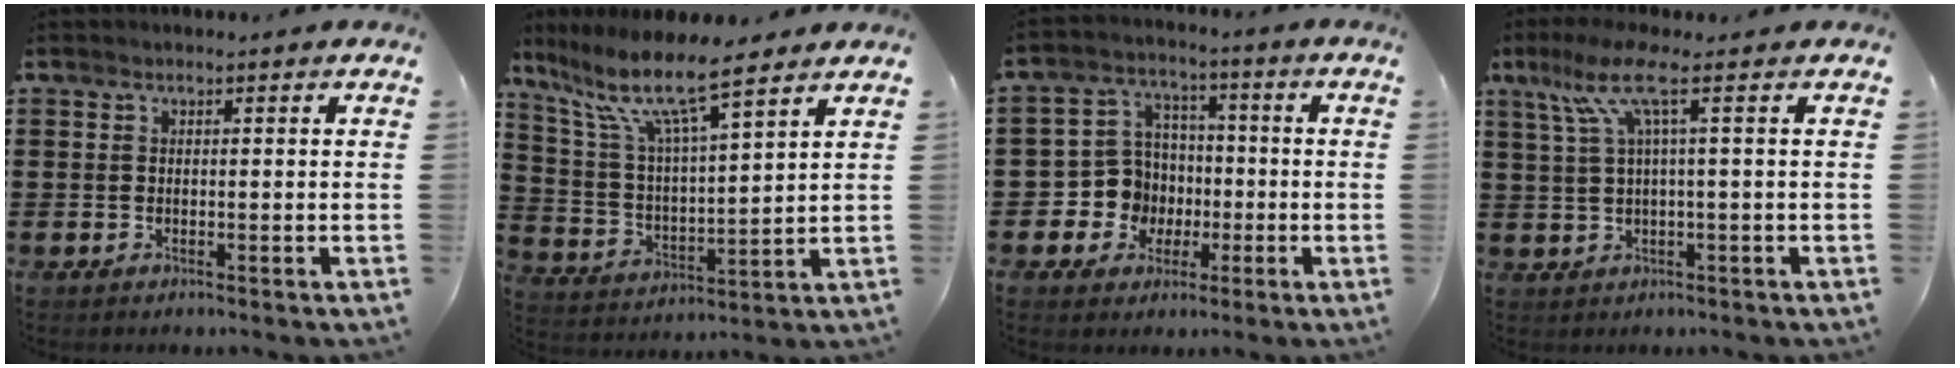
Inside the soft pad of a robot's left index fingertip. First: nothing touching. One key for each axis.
{"total": 10.2, "fx": 8.0, "fy": 1.6, "fz": 6.1, "tx": -0.148, "ty": -0.037, "tz": 0.134}
{"total": 7.7, "fx": -1.2, "fy": 7.4, "fz": 1.5, "tx": -0.070, "ty": 0.010, "tz": -0.018}
{"total": 6.8, "fx": 2.3, "fy": 0.7, "fz": 6.4, "tx": -0.137, "ty": 0.001, "tz": 0.035}